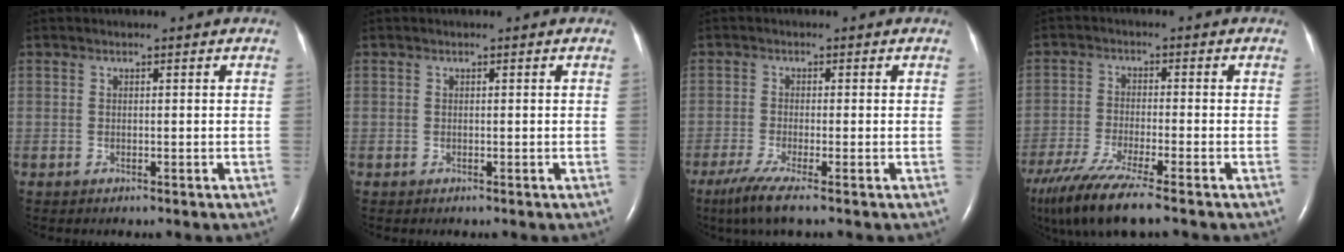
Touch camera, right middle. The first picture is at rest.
{"total": 0.0}
{"total": 4.9, "force": [-3.2, 0.0, 3.8], "torque": [-0.080, -0.018, -0.063]}
{"total": 11.9, "force": [-9.2, 0.2, 7.4], "torque": [-0.141, -0.034, -0.159]}